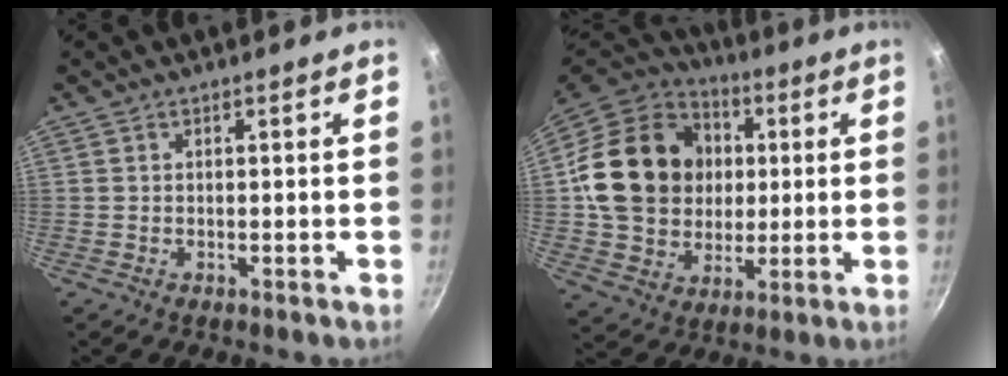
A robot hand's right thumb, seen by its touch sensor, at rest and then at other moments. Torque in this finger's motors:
{"motor_torque": [0.95, 4.05, 1.36, -0.46, 0.19]}